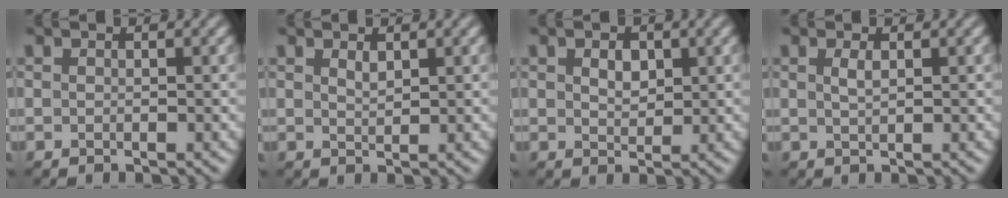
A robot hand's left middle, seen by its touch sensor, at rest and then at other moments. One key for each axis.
{"total": 1.0, "fx": 0.7, "fy": 0.3, "fz": 0.6, "tx": -0.013, "ty": -0.001, "tz": 0.015}
{"total": 2.0, "fx": 0.7, "fy": 1.3, "fz": 1.3, "tx": -0.024, "ty": -0.001, "tz": 0.014}
{"total": 1.1, "fx": 0.5, "fy": 0.3, "fz": 0.9, "tx": -0.019, "ty": 0.002, "tz": 0.009}